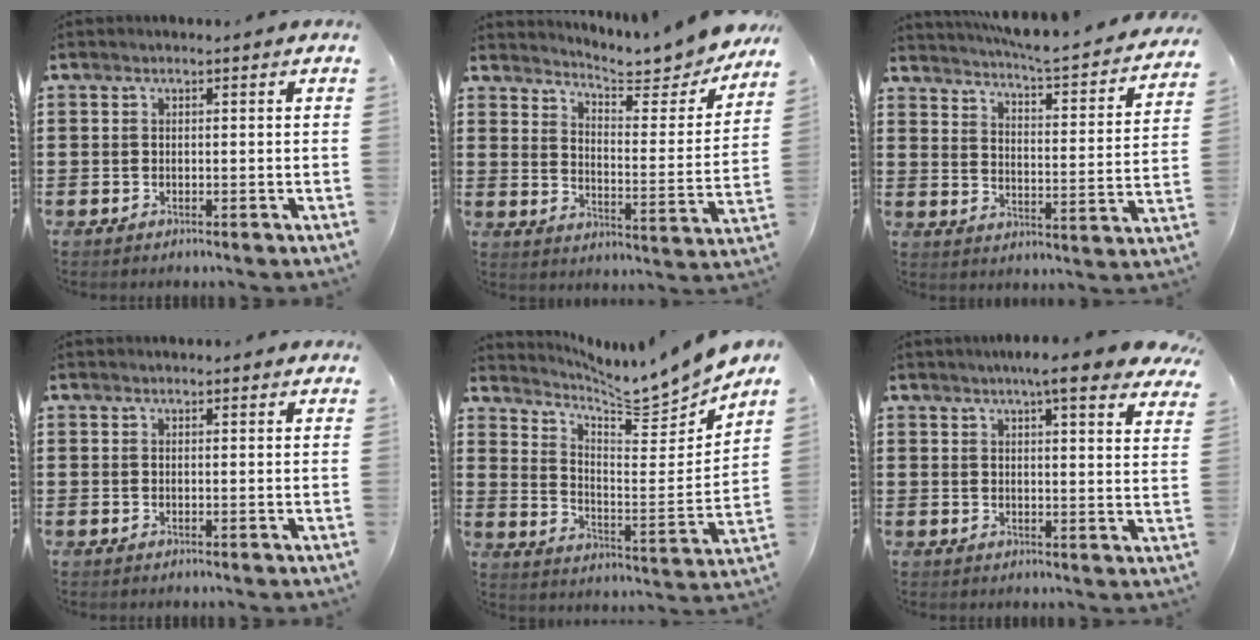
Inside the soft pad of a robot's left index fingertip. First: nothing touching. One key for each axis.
{"total": 6.1, "fx": 5.8, "fy": 0.3, "fz": 1.9, "tx": -0.042, "ty": -0.055, "tz": 0.093}
{"total": 4.6, "fx": 4.3, "fy": -0.6, "fz": 1.6, "tx": -0.046, "ty": -0.042, "tz": 0.062}
{"total": 1.2, "fx": 1.1, "fy": 0.1, "fz": 0.4, "tx": -0.009, "ty": 0.001, "tz": 0.021}
{"total": 7.7, "fx": 7.4, "fy": 0.0, "fz": 1.8, "tx": -0.044, "ty": -0.073, "tz": 0.122}
{"total": 6.7, "fx": 5.6, "fy": 0.3, "fz": 3.6, "tx": -0.063, "ty": -0.019, "tz": 0.094}